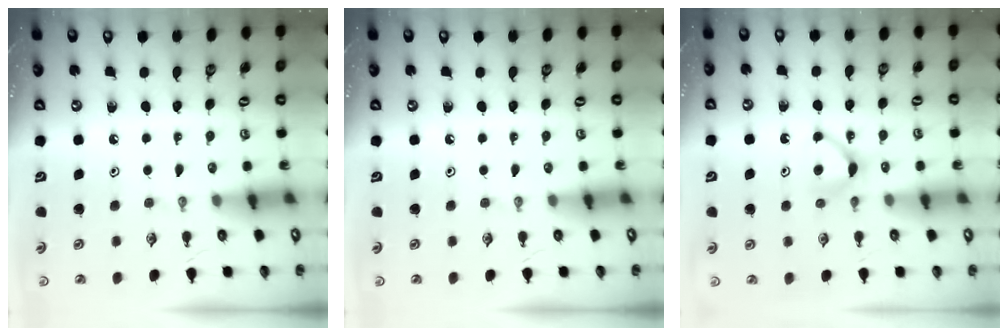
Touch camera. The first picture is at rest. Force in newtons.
{"total": 0.0}
{"total": 5.4, "press": 5.3, "slide": 0.7}